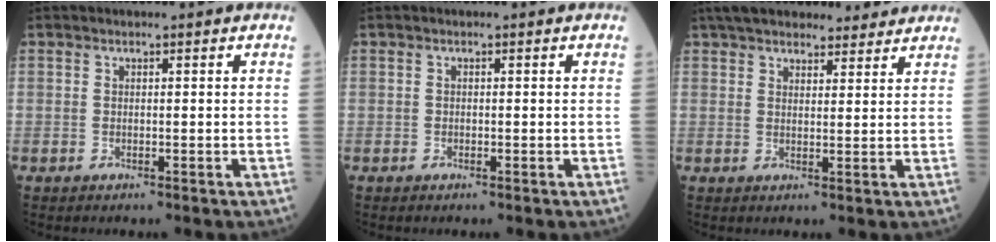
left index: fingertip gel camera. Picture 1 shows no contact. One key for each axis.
{"total": 0.0}
{"total": 15.1, "fx": 13.1, "fy": 4.4, "fz": 5.9, "tx": -0.082, "ty": 0.037, "tz": 0.187}